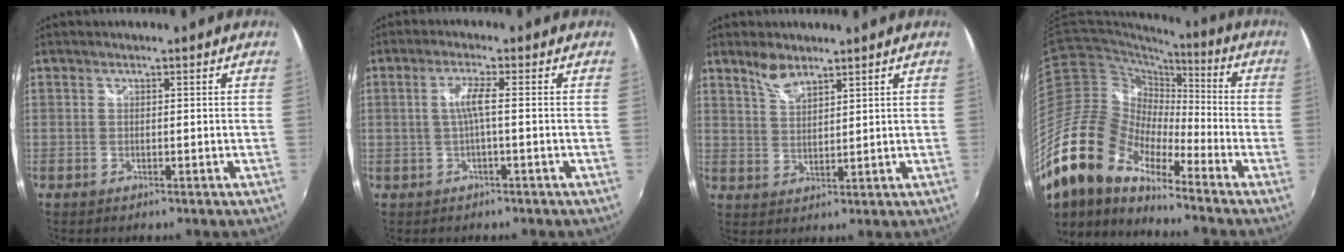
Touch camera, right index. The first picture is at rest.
{"total": 2.7, "force": [-0.5, -0.2, 2.7], "torque": [-0.055, 0.003, -0.009]}
{"total": 4.5, "force": [3.6, 1.4, 2.3], "torque": [-0.042, 0.002, 0.069]}
{"total": 18.9, "force": [-13.6, 7.8, 10.5], "torque": [-0.197, -0.012, -0.279]}